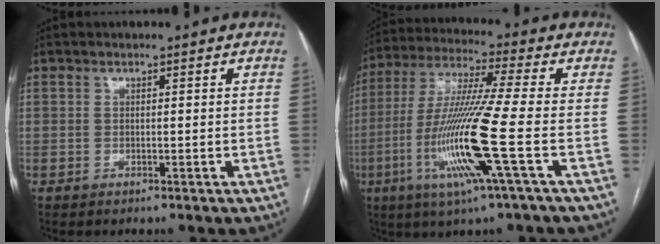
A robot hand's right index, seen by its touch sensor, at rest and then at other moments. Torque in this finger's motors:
{"motor_torque": [2.14, 0.00, 1.05, 0.21]}